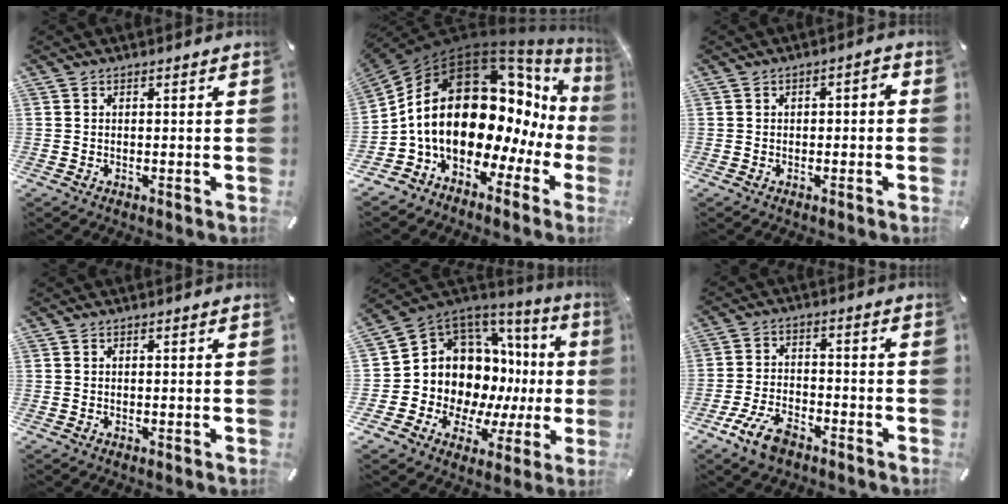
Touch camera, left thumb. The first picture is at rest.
{"total": 22.8, "force": [2.8, 14.3, 17.5], "torque": [-0.331, -0.058, 0.067]}
{"total": 2.0, "force": [-0.9, 1.1, 1.4], "torque": [-0.025, 0.010, -0.020]}
{"total": 0.0}
{"total": 14.6, "force": [2.3, 12.3, 7.4], "torque": [-0.117, -0.073, 0.074]}
{"total": 9.0, "force": [-5.5, 4.6, 5.3], "torque": [-0.115, 0.020, -0.104]}